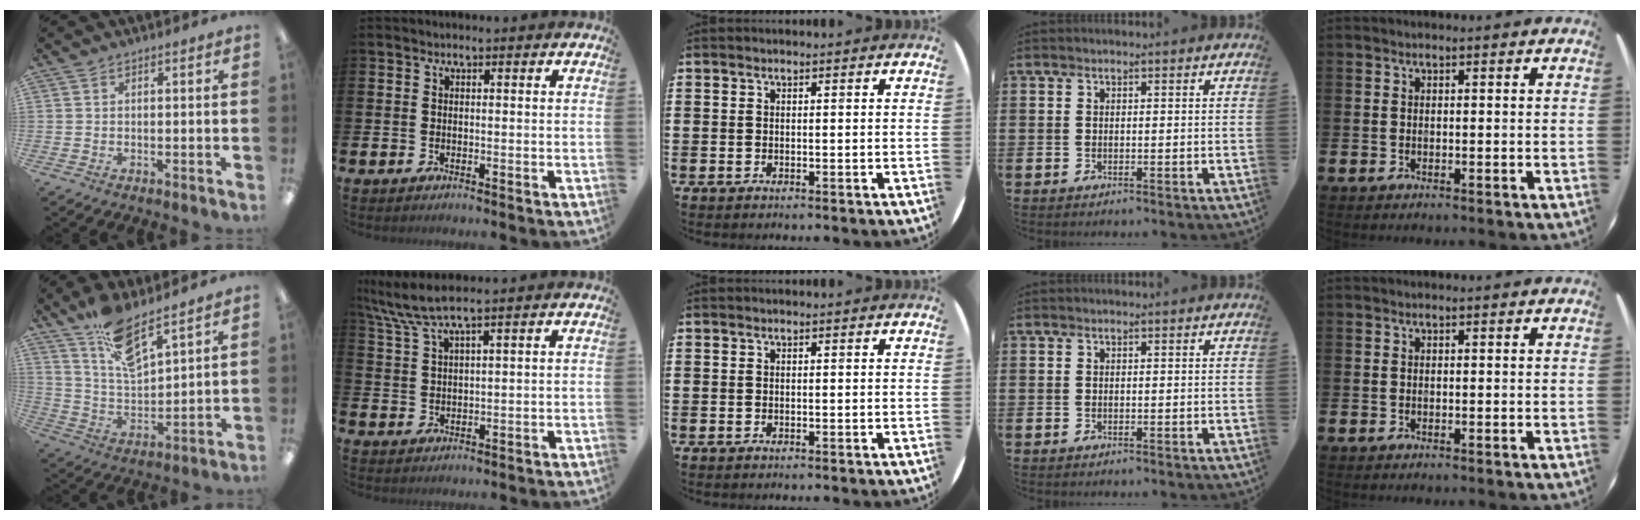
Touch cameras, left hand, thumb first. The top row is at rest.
{"thumb": {"total": 11.6, "force": [9.1, 3.2, 6.3], "torque": [-0.124, -0.050, 0.166]}, "index": {"total": 6.1, "force": [5.1, 0.4, 3.5], "torque": [-0.083, -0.012, 0.091]}}